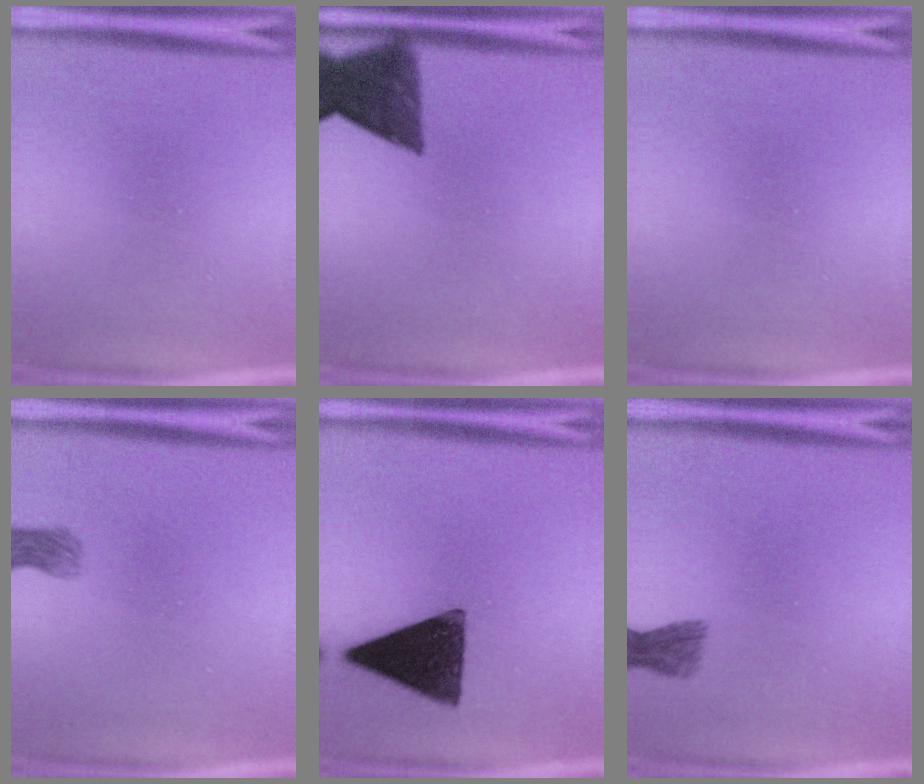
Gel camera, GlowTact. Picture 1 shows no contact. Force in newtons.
{"total": 10.6}
{"total": 0.0}
{"total": 2.3}
{"total": 14.8}
{"total": 1.9}